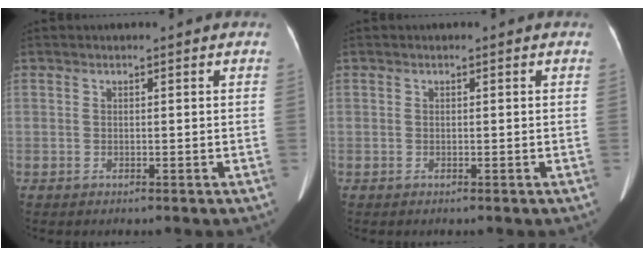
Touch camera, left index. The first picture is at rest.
{"total": 0.0}